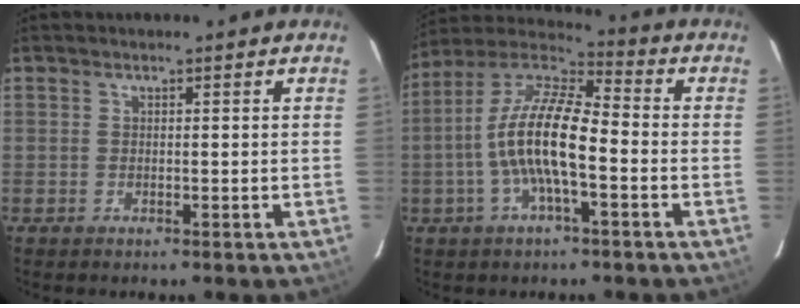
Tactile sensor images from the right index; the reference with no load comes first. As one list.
[{"total": 13.5, "force": [-3.0, 3.7, 12.6], "torque": [-0.247, 0.005, -0.062]}]